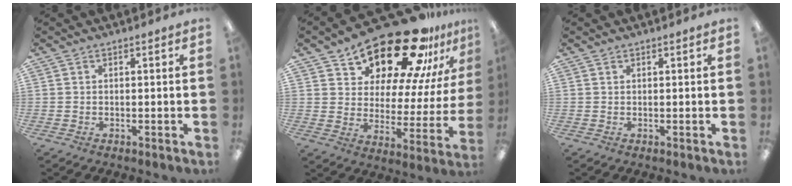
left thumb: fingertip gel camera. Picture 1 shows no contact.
{"total": 23.1, "force": [18.5, 8.9, 10.6], "torque": [-0.156, -0.144, 0.312]}
{"total": 0.6, "force": [0.5, 0.4, 0.2], "torque": [-0.003, 0.003, 0.008]}